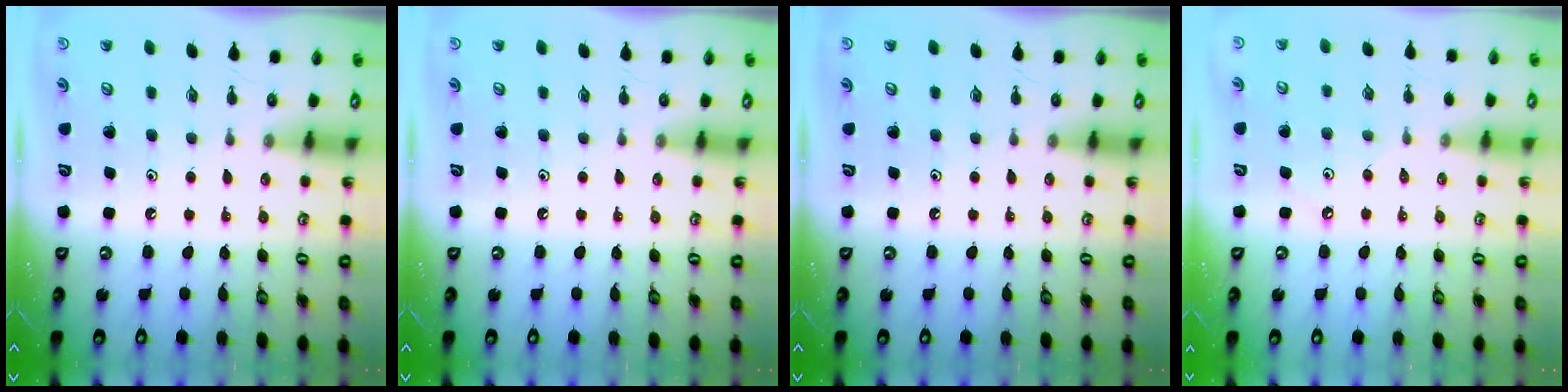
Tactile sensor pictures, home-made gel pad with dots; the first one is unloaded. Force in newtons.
{"total": 0.0}
{"total": 0.0}
{"total": 5.9, "press": 5.8, "slide": 0.8}